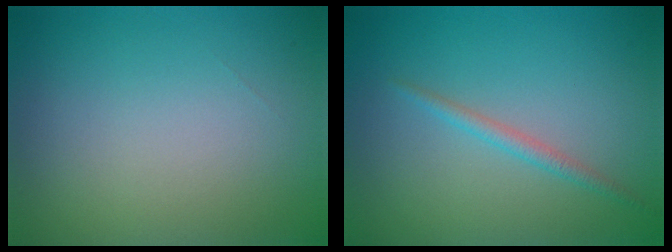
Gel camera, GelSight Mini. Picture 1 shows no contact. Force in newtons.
{"total": 1.3, "press": 1.3, "slide": 0.0}